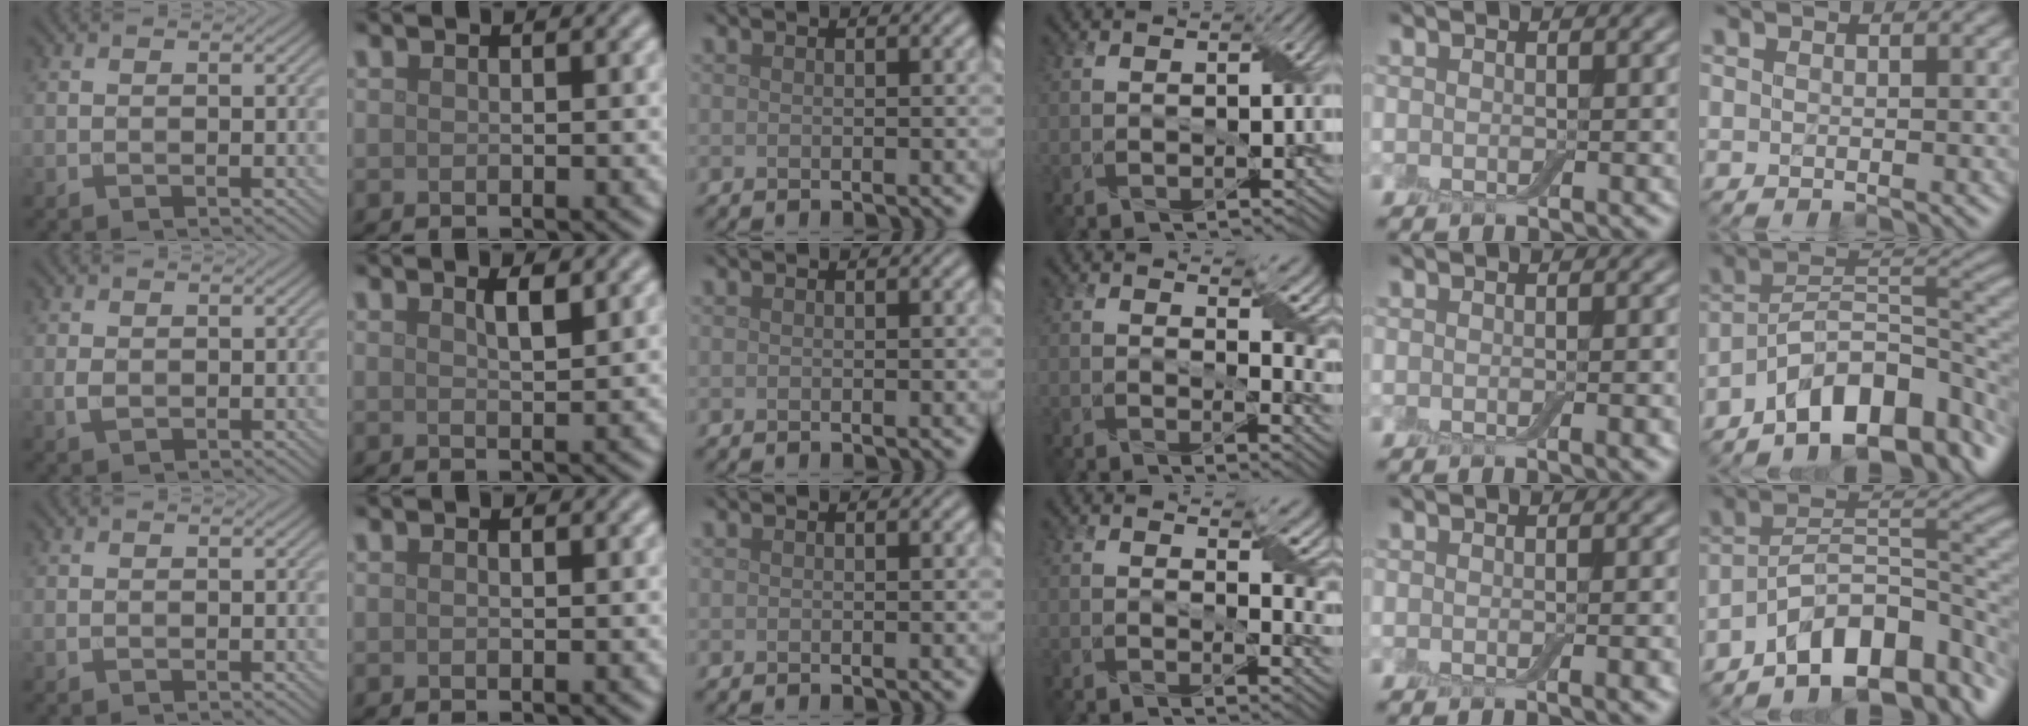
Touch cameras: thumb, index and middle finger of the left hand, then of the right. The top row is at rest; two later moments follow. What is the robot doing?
{"motion": "wrap", "object": "adhesive wrap"}